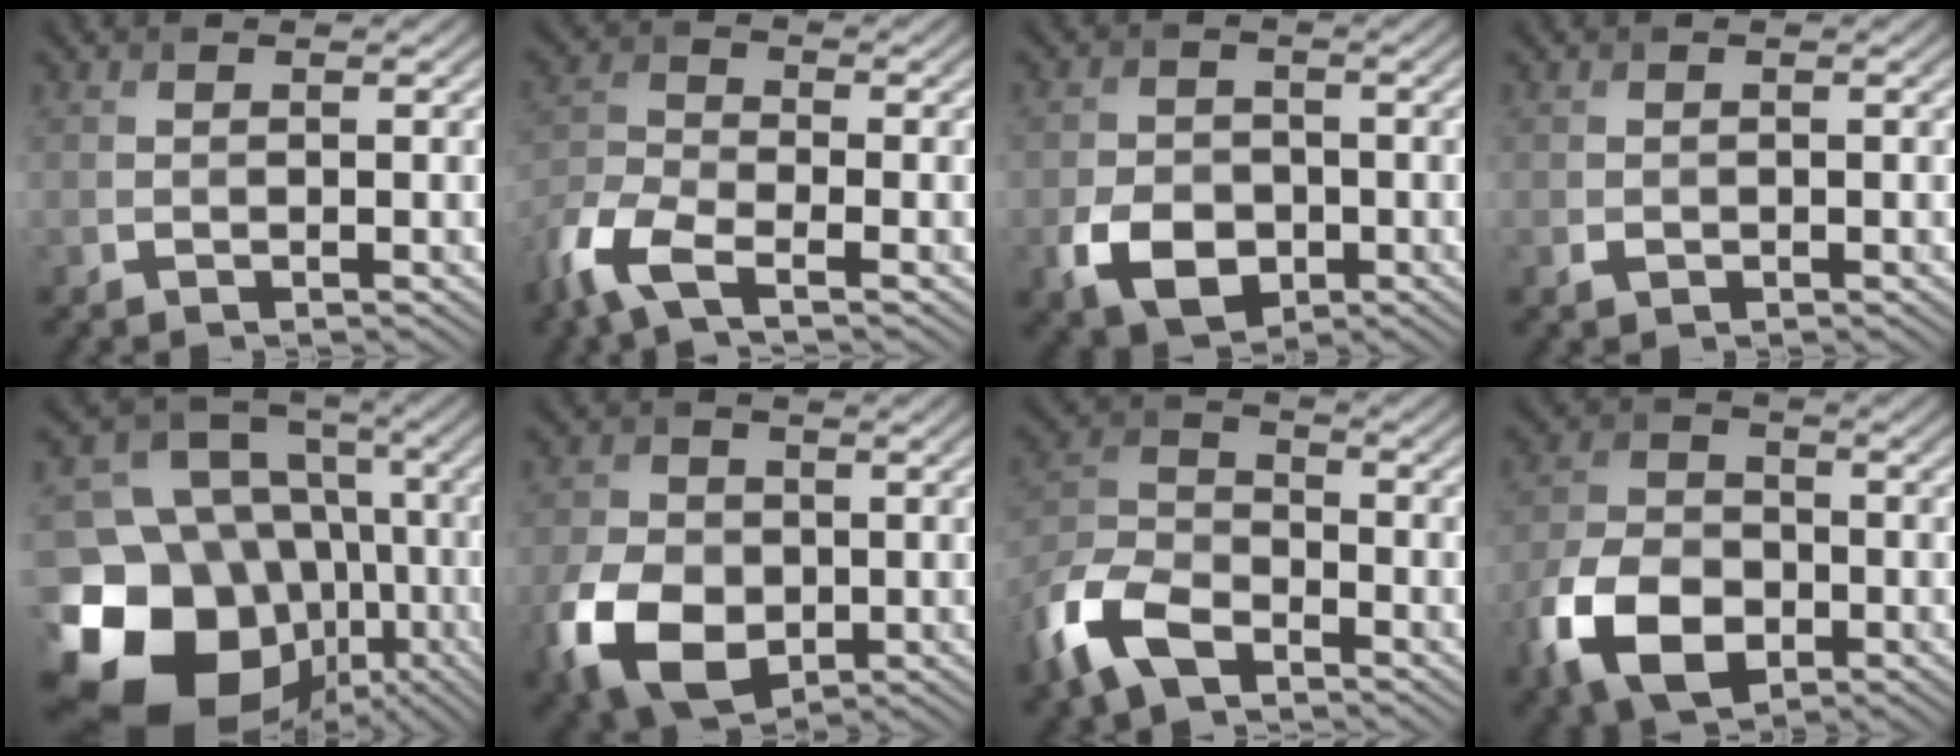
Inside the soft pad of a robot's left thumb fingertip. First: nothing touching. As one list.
[{"total": 6.8, "force": [-4.5, 2.4, 4.6], "torque": [-0.111, -0.010, -0.109]}, {"total": 6.2, "force": [-2.2, 4.6, 3.6], "torque": [-0.077, -0.013, -0.042]}, {"total": 0.7, "force": [-0.2, 0.6, 0.3], "torque": [-0.003, -0.005, -0.005]}, {"total": 21.6, "force": [-8.1, 17.9, 9.0], "torque": [-0.213, -0.045, -0.124]}, {"total": 10.5, "force": [-3.0, 7.6, 6.7], "torque": [-0.163, -0.027, -0.064]}, {"total": 9.7, "force": [-6.0, 5.0, 5.8], "torque": [-0.139, -0.011, -0.137]}, {"total": 10.2, "force": [-4.3, 6.7, 6.4], "torque": [-0.152, -0.017, -0.091]}]